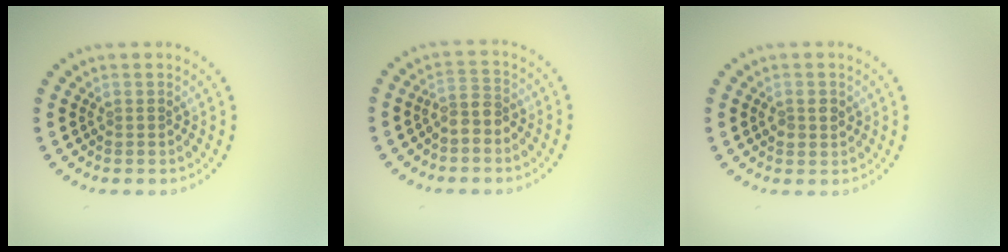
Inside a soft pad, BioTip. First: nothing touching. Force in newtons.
{"total": 2.1, "press": 1.8, "slide": 1.1}
{"total": 1.4, "press": 1.4, "slide": 0.2}